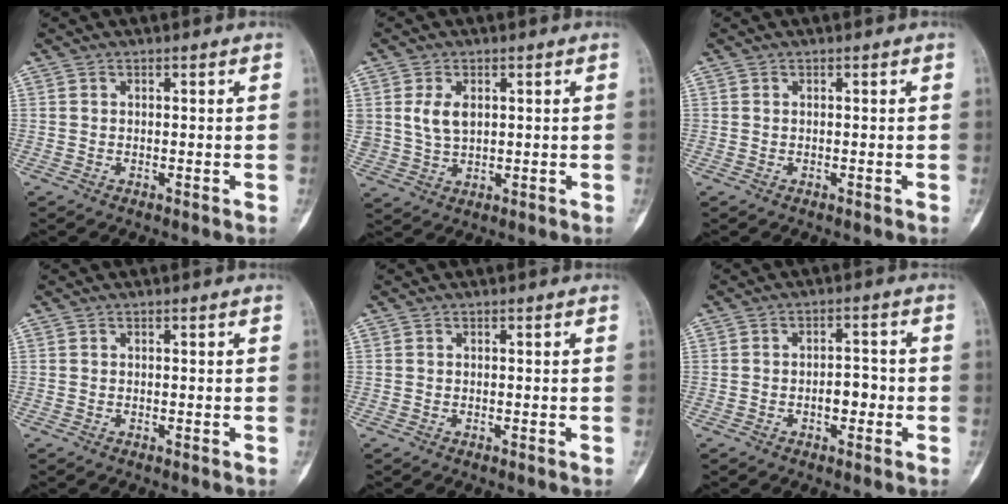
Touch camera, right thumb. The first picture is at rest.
{"total": 4.9, "force": [1.2, 3.2, 3.6], "torque": [-0.063, -0.006, 0.030]}
{"total": 0.0}
{"total": 0.0}
{"total": 0.0}
{"total": 4.1, "force": [-1.1, 2.3, 3.2], "torque": [-0.031, 0.014, -0.019]}